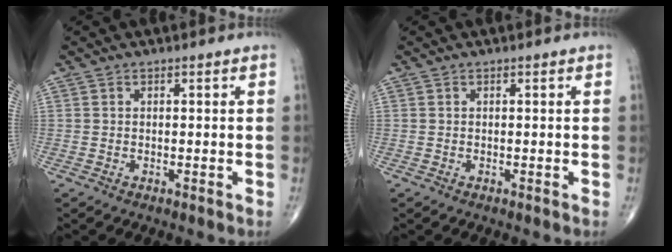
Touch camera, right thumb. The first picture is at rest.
{"total": 0.0}